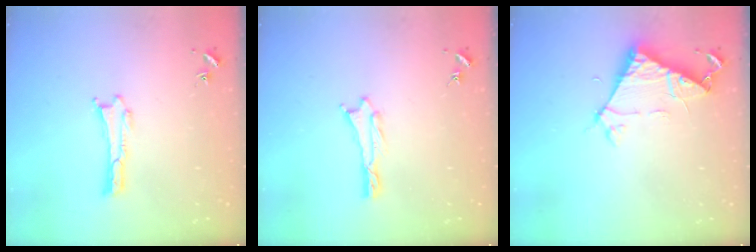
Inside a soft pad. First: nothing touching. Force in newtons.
{"total": 0.7, "press": 0.7, "slide": 0.1}
{"total": 6.5, "press": 6.5, "slide": 0.5}